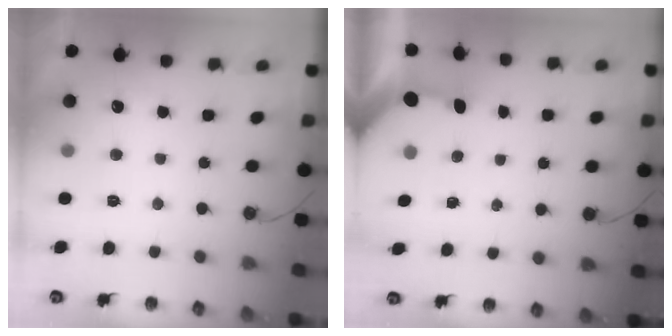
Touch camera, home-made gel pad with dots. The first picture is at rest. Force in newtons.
{"total": 3.2, "press": 3.1, "slide": 0.3}